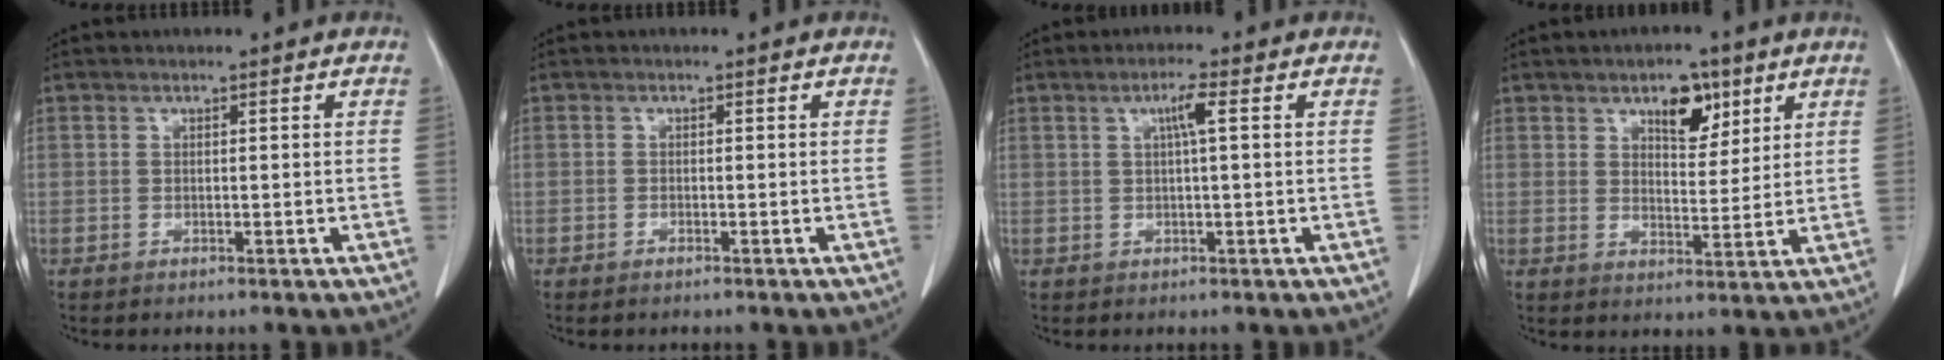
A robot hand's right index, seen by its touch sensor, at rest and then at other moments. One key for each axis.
{"total": 0.7, "fx": -0.6, "fy": 0.2, "fz": 0.4, "tx": -0.013, "ty": -0.001, "tz": -0.007}
{"total": 2.8, "fx": 0.8, "fy": -0.2, "fz": 2.7, "tx": -0.052, "ty": 0.004, "tz": 0.014}
{"total": 6.3, "fx": 3.7, "fy": 3.0, "fz": 4.1, "tx": -0.060, "ty": 0.003, "tz": 0.059}